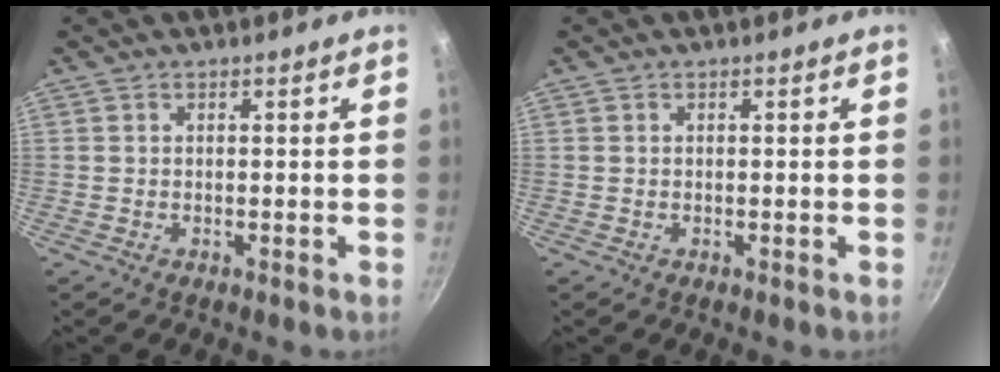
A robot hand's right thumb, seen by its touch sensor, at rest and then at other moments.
{"total": 0.0}